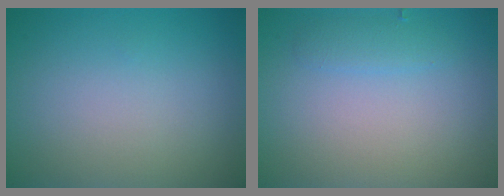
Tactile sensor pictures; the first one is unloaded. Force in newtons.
{"total": 1.3, "press": 1.3, "slide": 0.1}